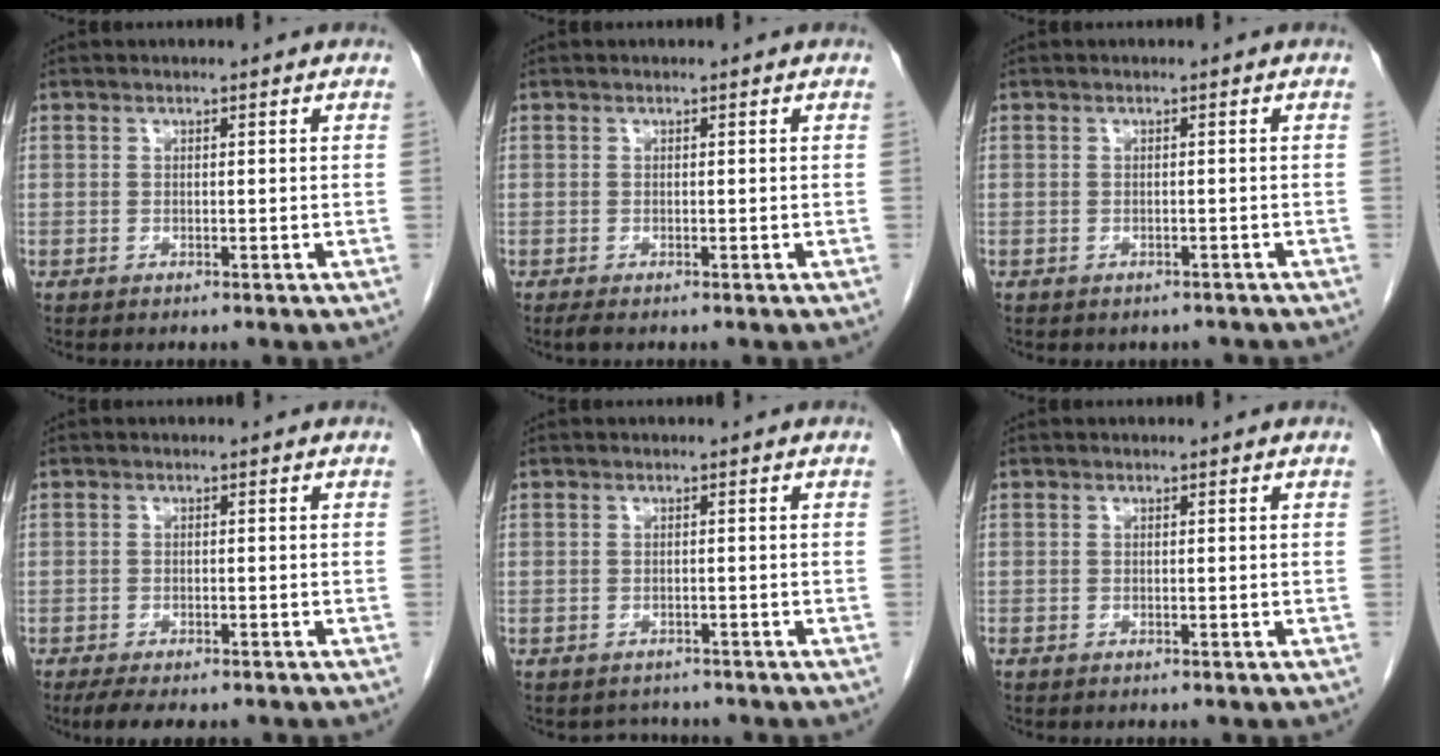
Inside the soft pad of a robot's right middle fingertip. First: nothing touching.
{"total": 0.8, "force": [-0.6, 0.1, 0.5], "torque": [-0.011, -0.003, -0.010]}
{"total": 2.2, "force": [-1.8, 1.1, 0.3], "torque": [-0.006, 0.001, -0.023]}
{"total": 5.5, "force": [-4.2, 1.9, 2.9], "torque": [-0.044, -0.011, -0.061]}
{"total": 2.2, "force": [-1.9, 1.0, -0.2], "torque": [0.000, -0.001, -0.029]}
{"total": 0.0}